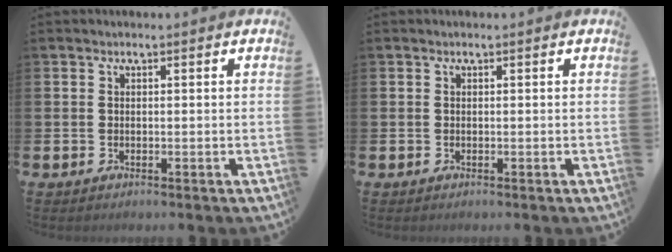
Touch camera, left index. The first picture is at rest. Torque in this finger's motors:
{"motor_torque": [0.00, 0.00, 0.00, 0.00]}